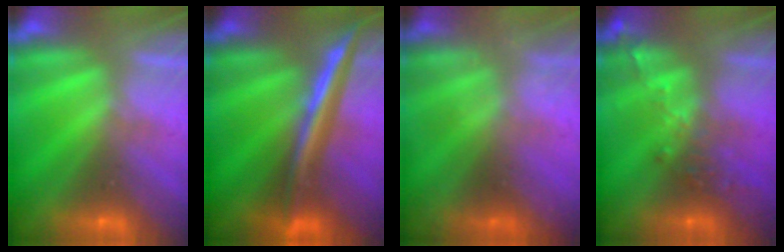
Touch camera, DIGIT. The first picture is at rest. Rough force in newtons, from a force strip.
{"total": 2.8}
{"total": 1.3}
{"total": 2.7}